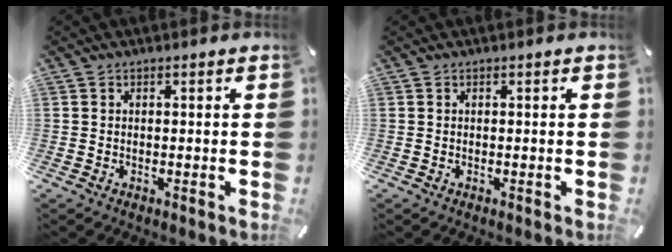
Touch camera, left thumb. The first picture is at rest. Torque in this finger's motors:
{"motor_torque": [-0.01, 0.01, -0.04, 0.04, 0.00]}